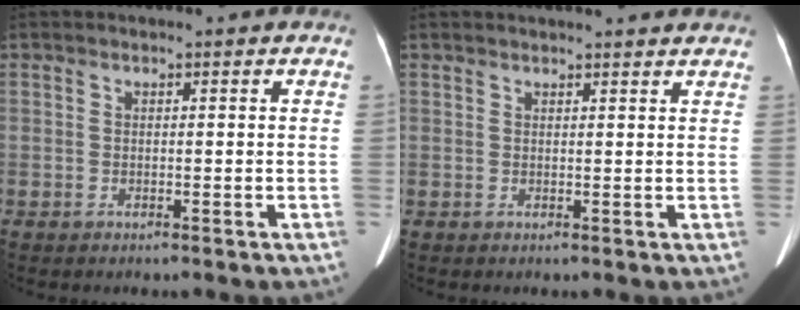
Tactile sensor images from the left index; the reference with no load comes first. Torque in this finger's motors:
{"motor_torque": [0.16, -0.29, 0.03, 0.00]}